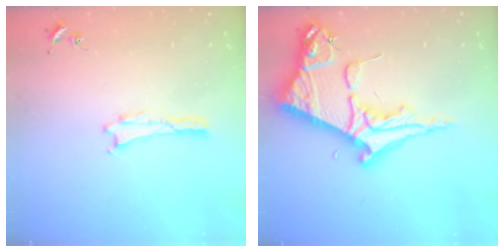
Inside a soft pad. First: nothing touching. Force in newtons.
{"total": 10.2, "press": 10.2, "slide": 1.1}